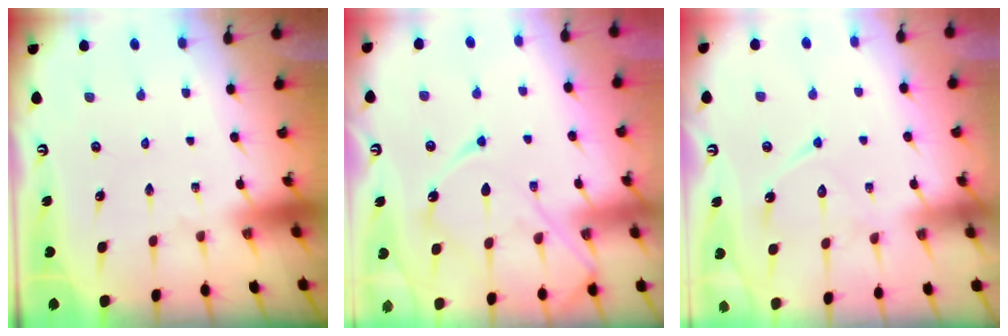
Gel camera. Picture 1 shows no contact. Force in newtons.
{"total": 13.8, "press": 13.7, "slide": 1.1}
{"total": 10.8, "press": 10.8, "slide": 0.8}